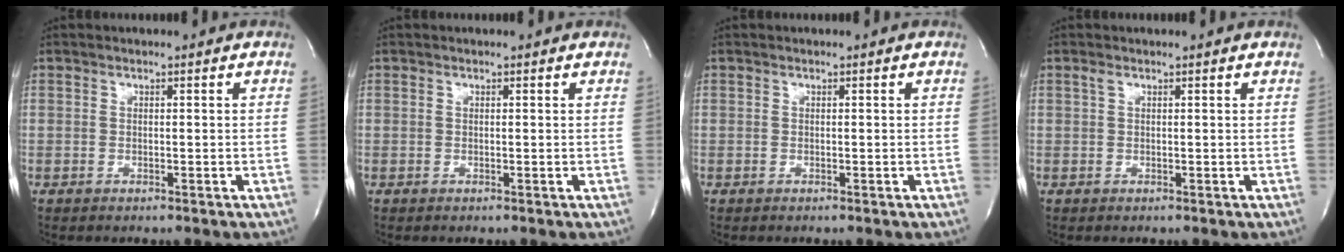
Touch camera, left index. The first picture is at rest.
{"total": 0.0}
{"total": 0.0}
{"total": 0.7, "force": [0.5, 0.0, 0.5], "torque": [-0.019, 0.010, 0.012]}